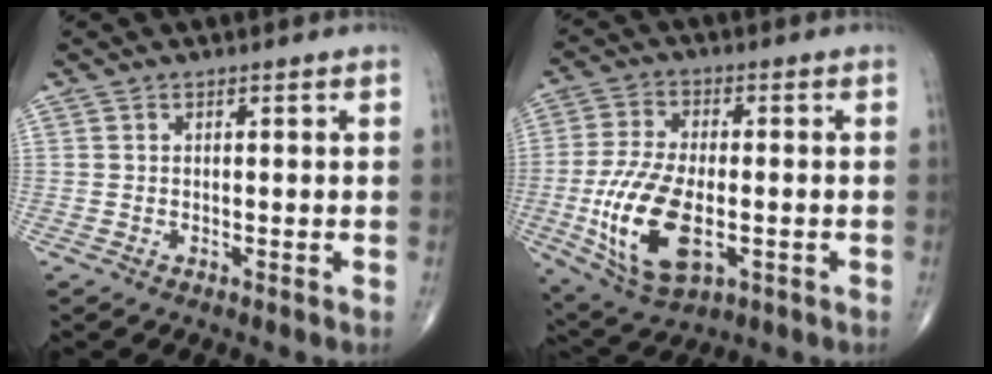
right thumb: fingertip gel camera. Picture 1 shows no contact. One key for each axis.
{"total": 15.8, "fx": -3.4, "fy": 8.0, "fz": 13.2, "tx": -0.264, "ty": -0.002, "tz": -0.050}